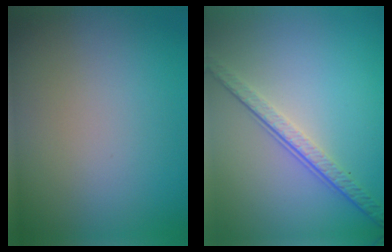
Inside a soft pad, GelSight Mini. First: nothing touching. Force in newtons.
{"total": 3.8, "press": 2.7, "slide": 2.7}